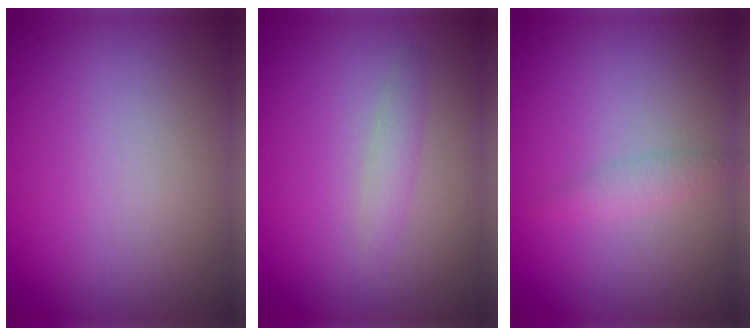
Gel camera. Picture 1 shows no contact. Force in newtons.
{"total": 1.2, "press": 1.2, "slide": 0.0}
{"total": 1.2, "press": 1.2, "slide": 0.0}